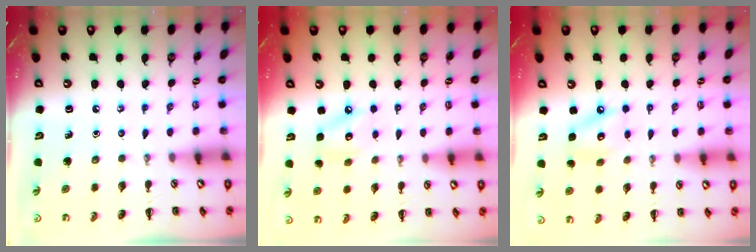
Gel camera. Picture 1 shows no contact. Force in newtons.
{"total": 6.4, "press": 6.4, "slide": 0.4}
{"total": 7.2, "press": 7.2, "slide": 0.4}